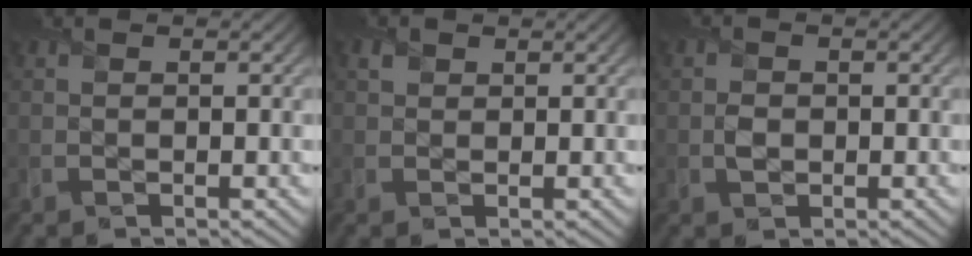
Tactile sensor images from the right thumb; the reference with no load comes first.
{"total": 1.2, "force": [0.7, 1.0, 0.0], "torque": [0.000, -0.001, 0.015]}
{"total": 1.6, "force": [-0.2, 1.4, 0.8], "torque": [-0.019, -0.005, -0.004]}